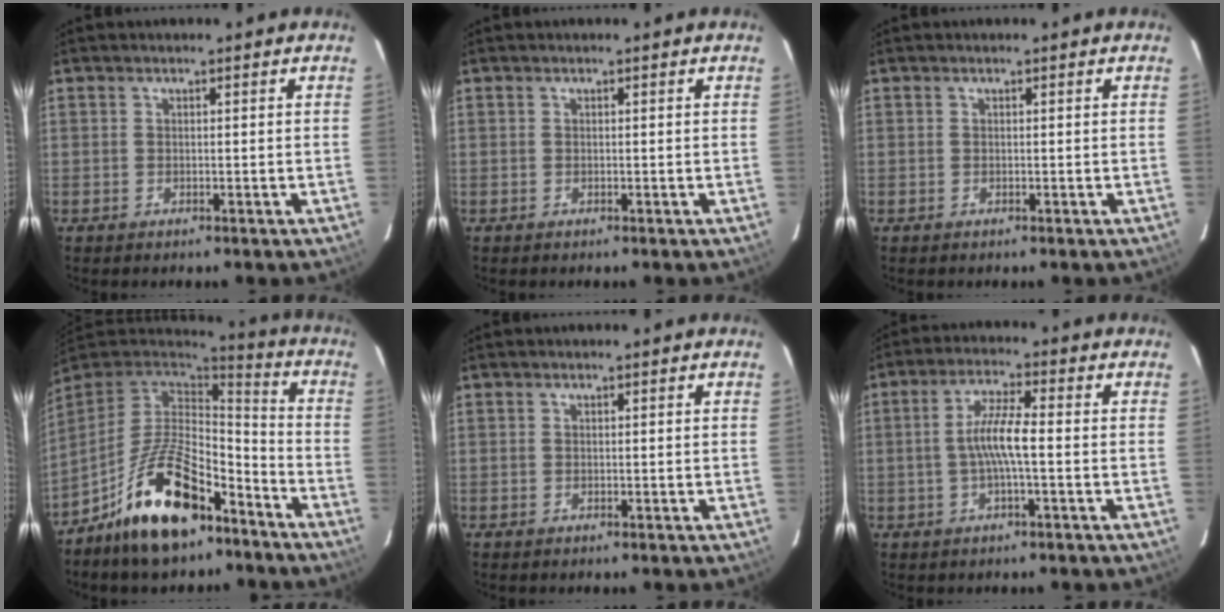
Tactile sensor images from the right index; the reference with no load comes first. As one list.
[{"total": 0.0}, {"total": 0.0}, {"total": 18.9, "force": [-11.5, 8.5, 12.4], "torque": [-0.245, 0.009, -0.196]}, {"total": 0.0}, {"total": 6.2, "force": [-0.9, 0.4, 6.1], "torque": [-0.121, 0.006, -0.018]}]